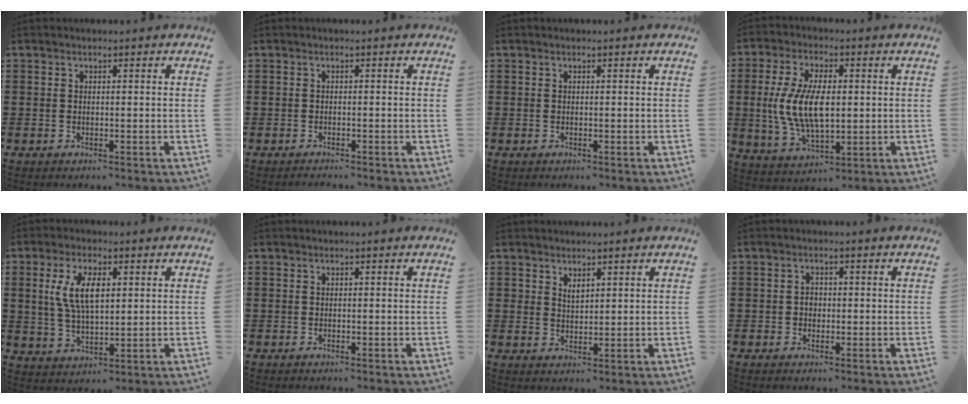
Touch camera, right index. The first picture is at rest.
{"total": 0.8, "force": [-0.8, -0.1, -0.1], "torque": [0.000, -0.001, -0.017]}
{"total": 0.0}
{"total": 9.7, "force": [0.4, 4.4, 8.6], "torque": [-0.192, 0.002, 0.001]}
{"total": 7.2, "force": [2.1, 3.0, 6.2], "torque": [-0.136, 0.008, 0.034]}
{"total": 0.0}
{"total": 1.8, "force": [1.5, 0.8, 0.4], "torque": [-0.001, 0.000, 0.027]}
{"total": 1.0, "force": [0.0, 0.8, 0.7], "torque": [-0.013, 0.004, 0.000]}